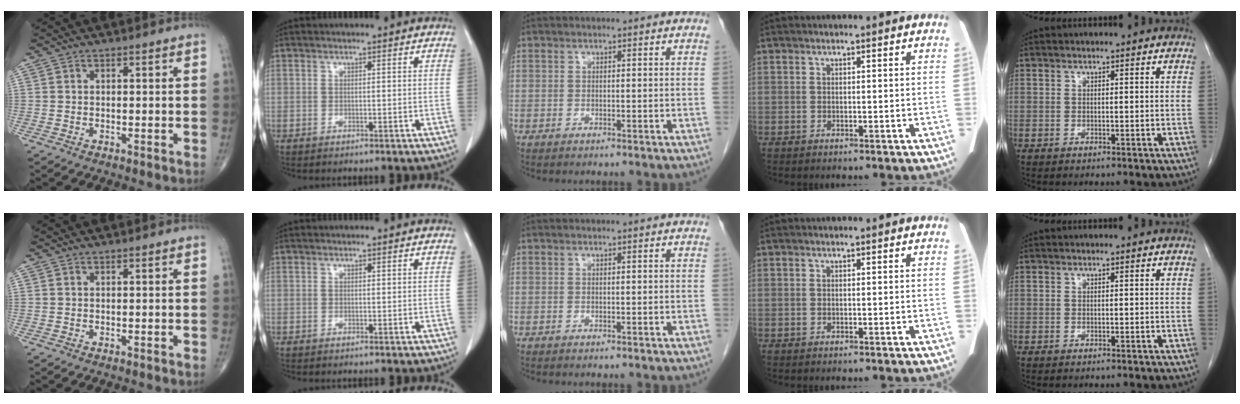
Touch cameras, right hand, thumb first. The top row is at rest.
{}